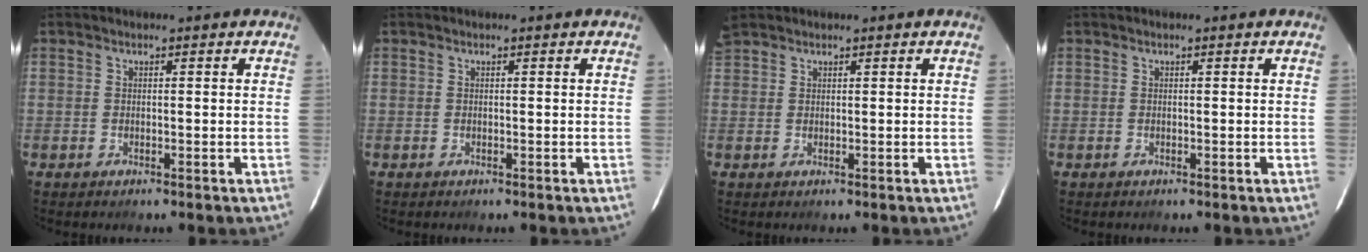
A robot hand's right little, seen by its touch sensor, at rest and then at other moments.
{"total": 0.0}
{"total": 2.4, "force": [1.8, 1.4, 0.7], "torque": [-0.013, 0.009, 0.034]}
{"total": 0.0}